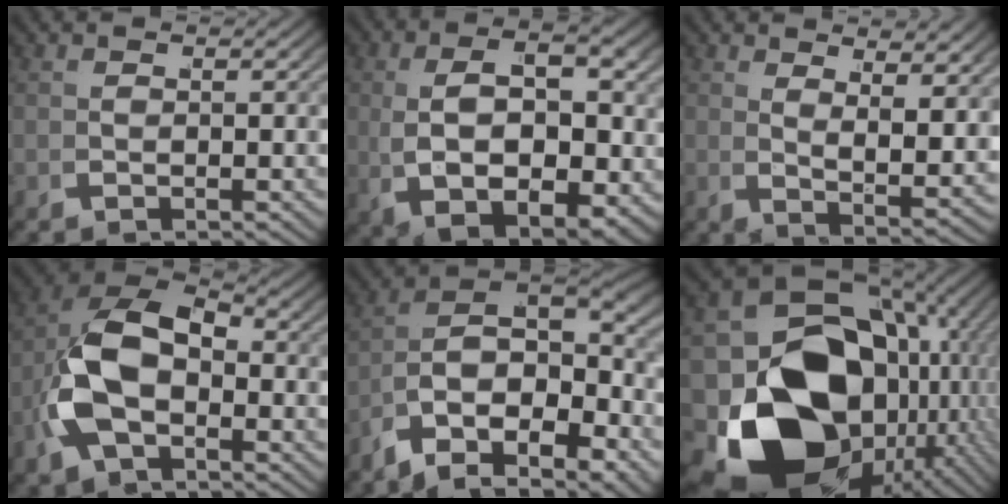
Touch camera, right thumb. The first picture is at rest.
{"total": 10.6, "force": [0.1, 6.3, 8.5], "torque": [-0.160, -0.017, 0.018]}
{"total": 4.9, "force": [3.0, 1.5, 3.6], "torque": [-0.050, -0.006, 0.050]}
{"total": 10.2, "force": [-0.3, 7.1, 7.2], "torque": [-0.186, -0.025, 0.007]}
{"total": 14.6, "force": [-0.9, 10.4, 10.2], "torque": [-0.212, -0.039, -0.014]}
{"total": 26.6, "force": [-4.3, 18.5, 18.7], "torque": [-0.333, -0.081, -0.037]}